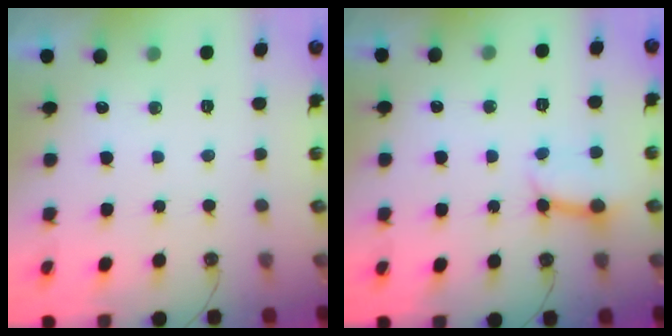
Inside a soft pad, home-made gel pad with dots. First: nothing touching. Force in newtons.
{"total": 6.9, "press": 6.8, "slide": 0.8}